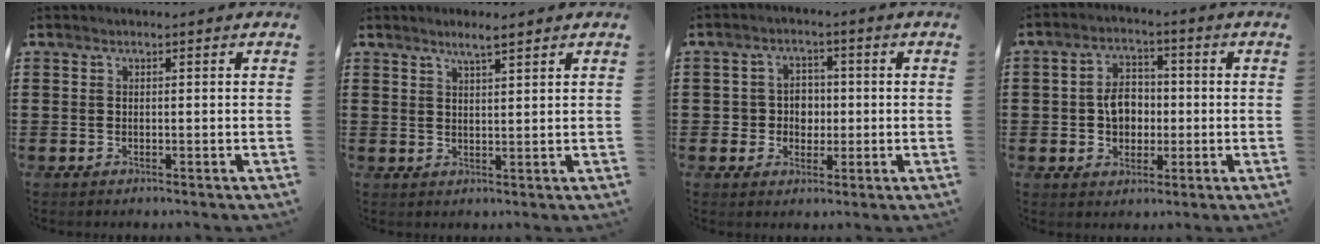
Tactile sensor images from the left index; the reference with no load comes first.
{"total": 2.9, "force": [2.3, 0.2, 1.8], "torque": [-0.038, 0.001, 0.042]}
{"total": 4.0, "force": [-0.2, 3.7, 1.4], "torque": [-0.043, 0.011, -0.009]}
{"total": 5.6, "force": [-0.4, 4.2, 3.6], "torque": [-0.071, 0.011, -0.012]}